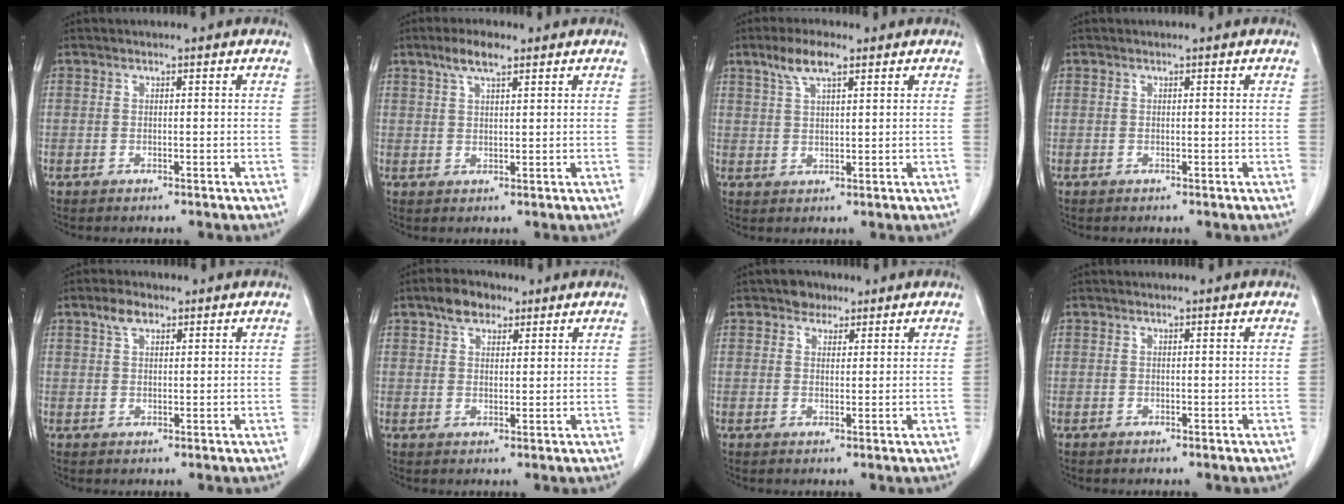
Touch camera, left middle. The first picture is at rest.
{"total": 4.2, "force": [2.9, 1.0, 3.0], "torque": [-0.063, 0.008, 0.056]}
{"total": 5.1, "force": [3.3, 1.1, 3.8], "torque": [-0.081, 0.010, 0.065]}
{"total": 0.0}
{"total": 2.9, "force": [1.8, 1.4, 1.7], "torque": [-0.038, 0.008, 0.037]}
{"total": 4.5, "force": [2.9, 2.5, 2.4], "torque": [-0.044, 0.013, 0.053]}
{"total": 2.5, "force": [1.7, 1.7, 0.6], "torque": [-0.010, 0.005, 0.026]}
{"total": 0.0}